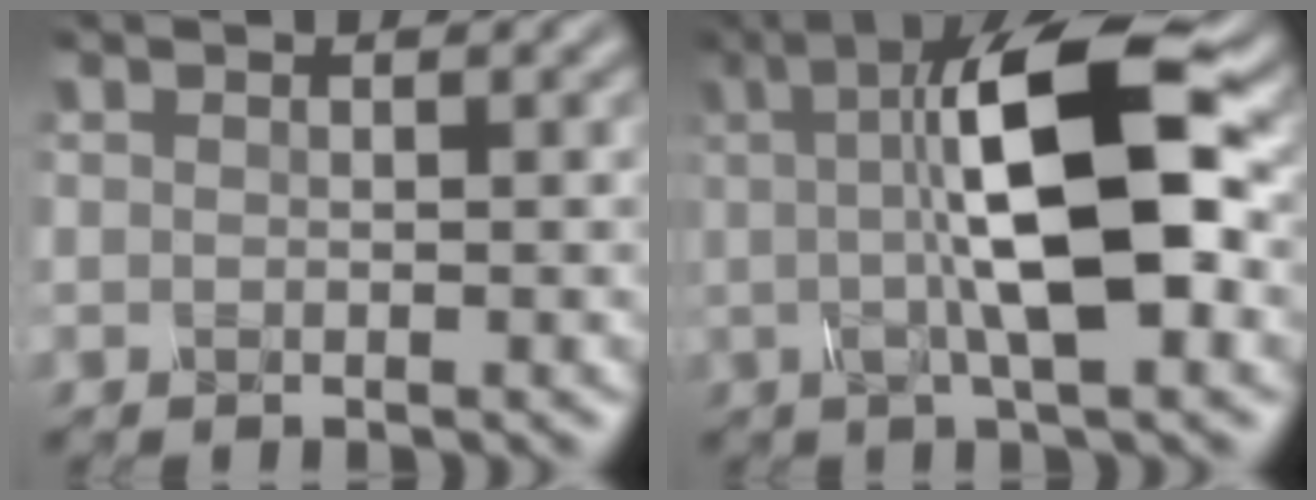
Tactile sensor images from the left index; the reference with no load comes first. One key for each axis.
{"total": 10.5, "fx": 1.2, "fy": 2.7, "fz": 10.1, "tx": -0.152, "ty": 0.011, "tz": 0.015}